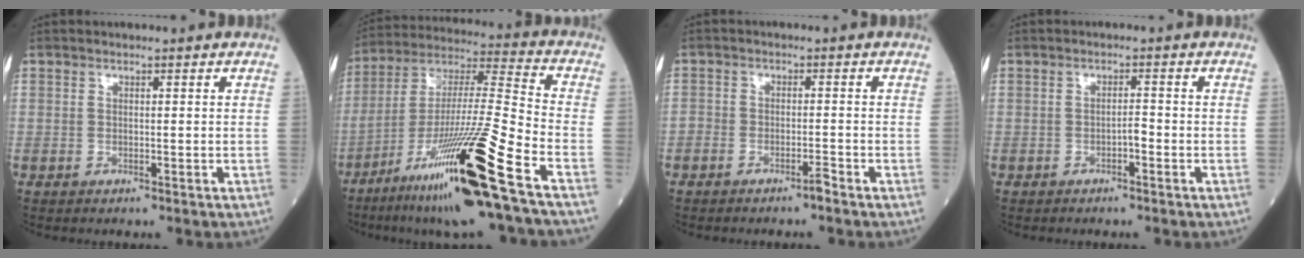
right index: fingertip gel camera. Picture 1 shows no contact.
{"total": 21.5, "force": [-11.7, -0.9, 18.0], "torque": [-0.335, -0.043, -0.213]}
{"total": 1.8, "force": [-1.5, 0.3, 0.9], "torque": [-0.011, 0.002, -0.028]}
{"total": 1.3, "force": [-0.8, 0.3, 1.1], "torque": [-0.015, 0.002, -0.014]}